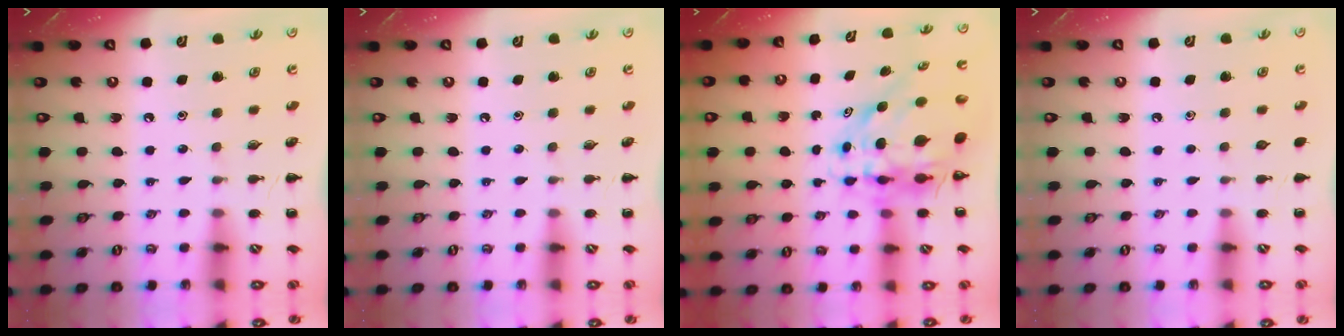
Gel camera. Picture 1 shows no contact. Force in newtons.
{"total": 0.0}
{"total": 9.2, "press": 8.8, "slide": 2.7}
{"total": 0.0}